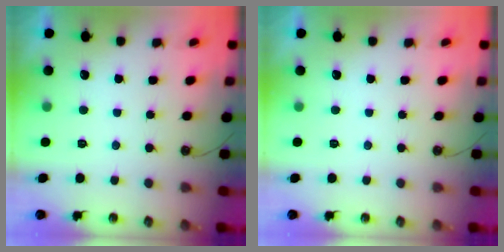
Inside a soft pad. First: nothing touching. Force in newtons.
{"total": 0.0}